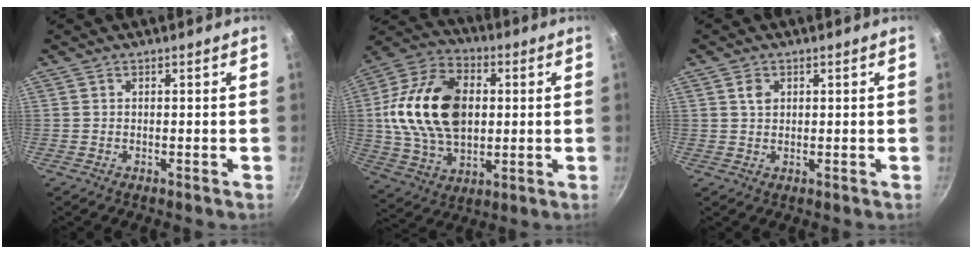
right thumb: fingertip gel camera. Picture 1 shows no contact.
{"total": 21.6, "force": [2.0, 14.4, 15.9], "torque": [-0.271, 0.009, 0.034]}
{"total": 2.4, "force": [0.9, 1.7, 1.4], "torque": [-0.017, -0.001, 0.016]}